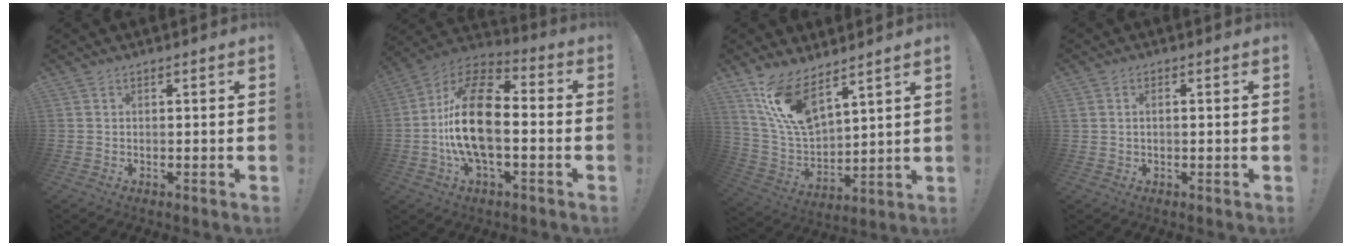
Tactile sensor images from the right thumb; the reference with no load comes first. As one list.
[{"total": 19.6, "force": [-2.4, 9.9, 16.7], "torque": [-0.309, 0.021, -0.040]}, {"total": 14.3, "force": [10.1, 5.5, 8.5], "torque": [-0.182, -0.060, 0.190]}, {"total": 1.4, "force": [0.1, 0.9, 1.1], "torque": [-0.022, 0.004, 0.002]}]